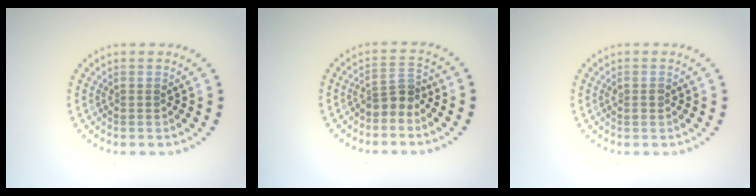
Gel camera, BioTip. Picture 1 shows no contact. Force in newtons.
{"total": 2.5, "press": 1.8, "slide": 1.6}
{"total": 0.8, "press": 0.8, "slide": 0.2}